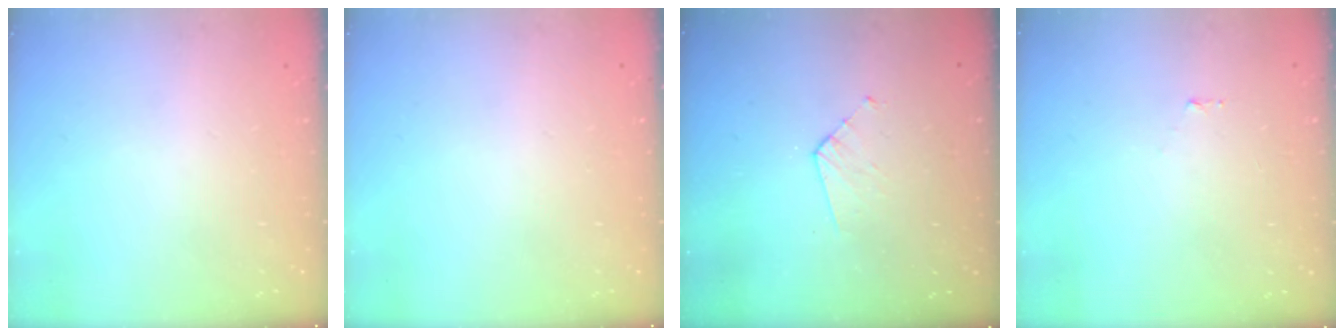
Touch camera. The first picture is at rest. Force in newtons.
{"total": 0.0}
{"total": 3.8, "press": 3.7, "slide": 0.3}
{"total": 3.3, "press": 3.3, "slide": 0.3}